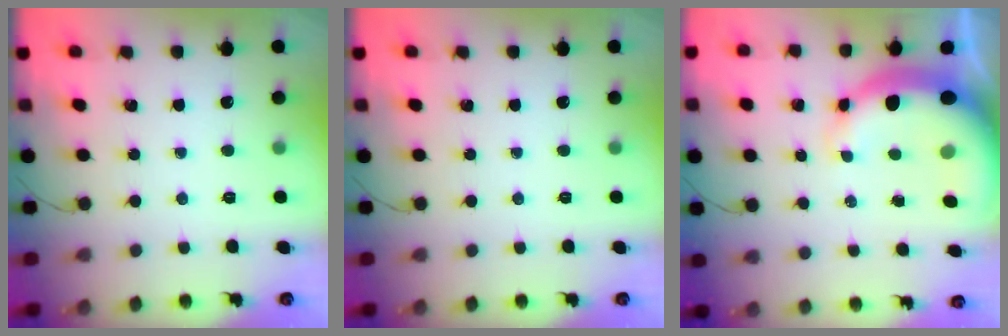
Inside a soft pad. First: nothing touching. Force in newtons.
{"total": 0.0}
{"total": 11.3, "press": 10.9, "slide": 3.0}